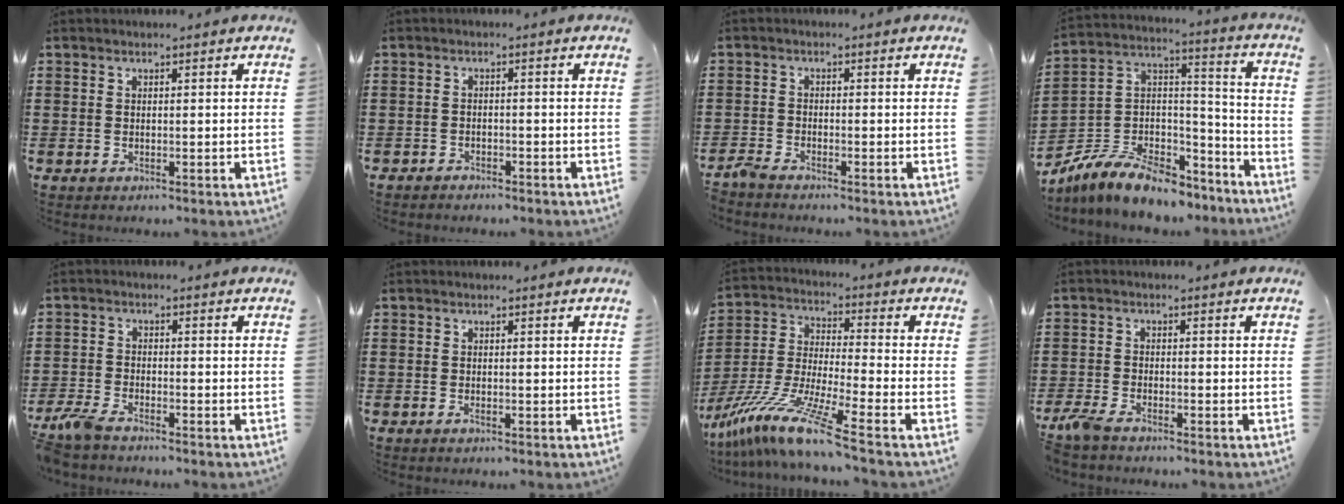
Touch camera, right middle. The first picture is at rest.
{"total": 1.6, "force": [-1.5, 0.3, -0.1], "torque": [-0.004, 0.001, -0.034]}
{"total": 1.9, "force": [-1.8, 0.0, 0.6], "torque": [-0.028, -0.003, -0.041]}
{"total": 9.1, "force": [-7.7, 2.9, 3.8], "torque": [-0.090, 0.009, -0.157]}
{"total": 3.9, "force": [-3.4, 0.7, 1.8], "torque": [-0.059, -0.008, -0.073]}
{"total": 0.6, "force": [-0.4, 0.2, 0.4], "torque": [-0.008, -0.006, -0.006]}
{"total": 11.1, "force": [-8.7, -0.4, 6.9], "torque": [-0.151, -0.011, -0.177]}
{"total": 3.1, "force": [-2.6, 0.5, 1.7], "torque": [-0.049, -0.006, -0.056]}